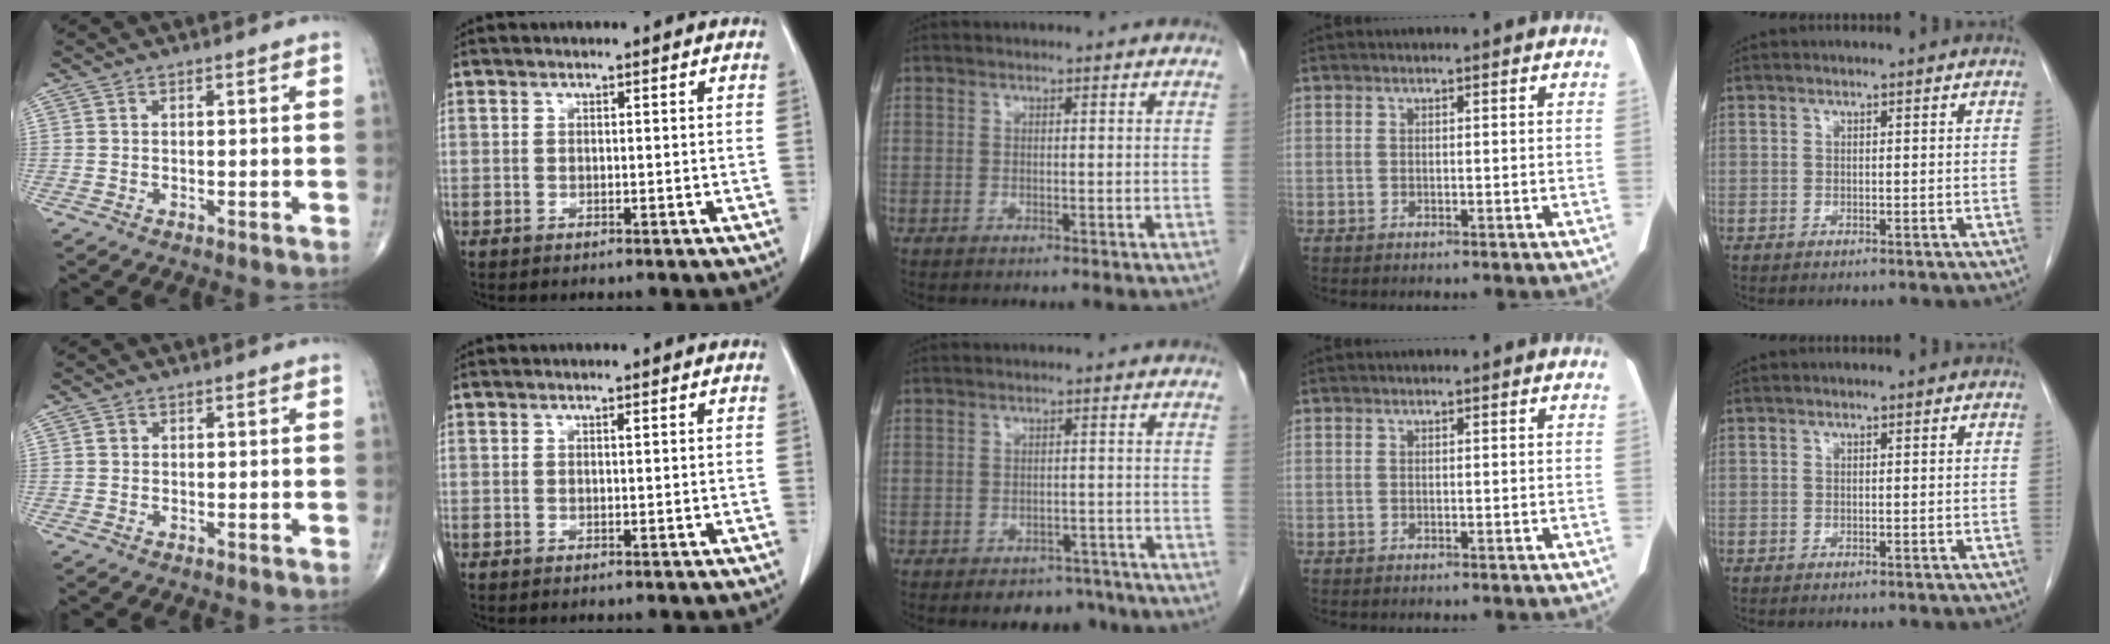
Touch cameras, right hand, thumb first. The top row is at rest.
{"thumb": {"total": 0.8, "force": [0.1, 0.8, 0.2], "torque": [0.000, 0.001, 0.002]}, "middle": {"total": 4.7, "force": [-3.7, 2.5, 1.4], "torque": [-0.007, 0.007, -0.049]}}